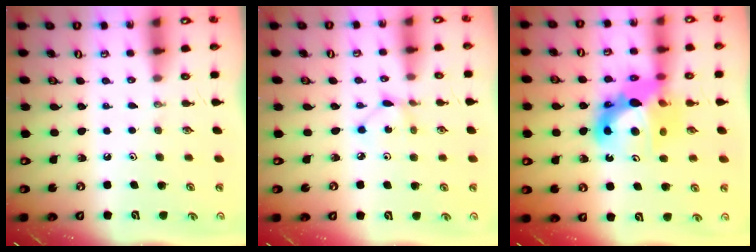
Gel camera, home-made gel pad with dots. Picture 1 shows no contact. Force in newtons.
{"total": 2.9, "press": 2.9, "slide": 0.2}
{"total": 15.6, "press": 15.5, "slide": 1.6}